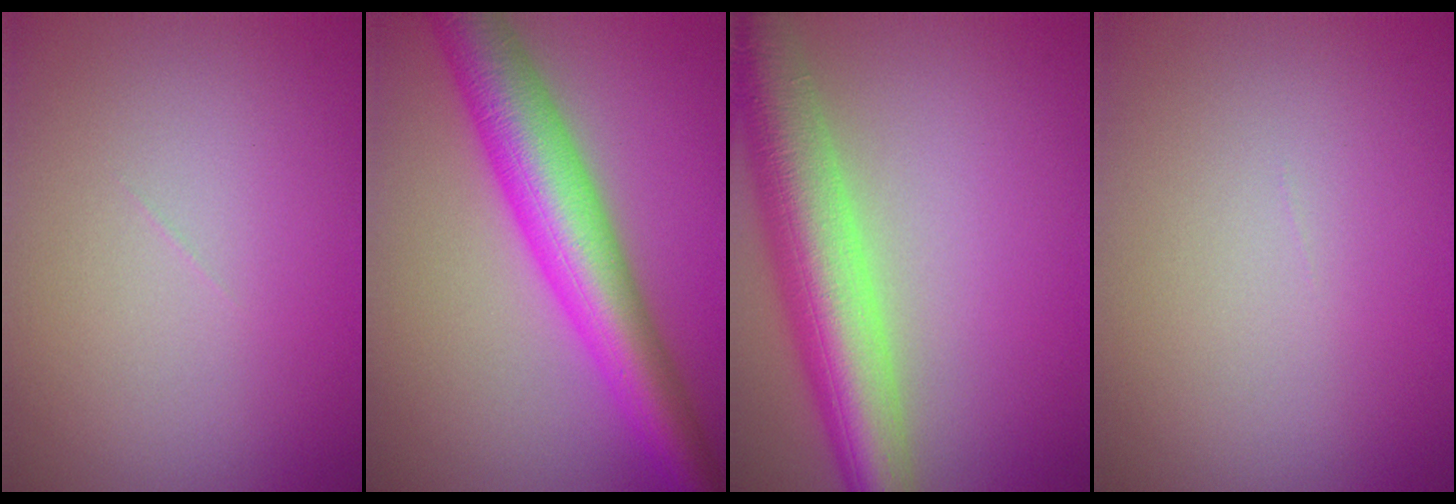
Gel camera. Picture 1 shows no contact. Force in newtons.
{"total": 9.1, "press": 9.1, "slide": 0.1}
{"total": 9.0, "press": 9.0, "slide": 0.5}
{"total": 0.0}